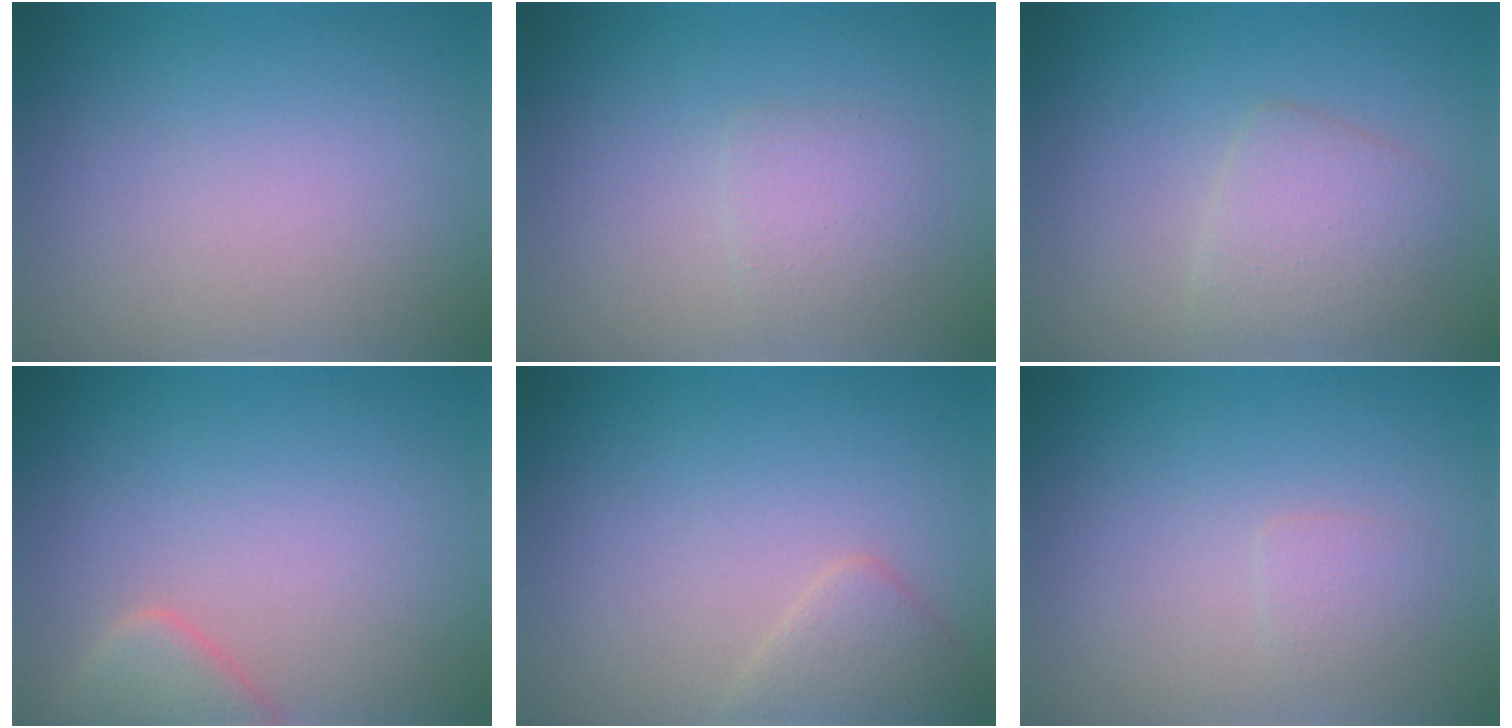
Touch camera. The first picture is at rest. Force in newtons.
{"total": 1.9, "press": 1.9, "slide": 0.1}
{"total": 3.0, "press": 3.0, "slide": 0.1}
{"total": 3.0, "press": 3.0, "slide": 0.3}
{"total": 2.2, "press": 2.2, "slide": 0.2}
{"total": 1.1, "press": 1.1, "slide": 0.1}